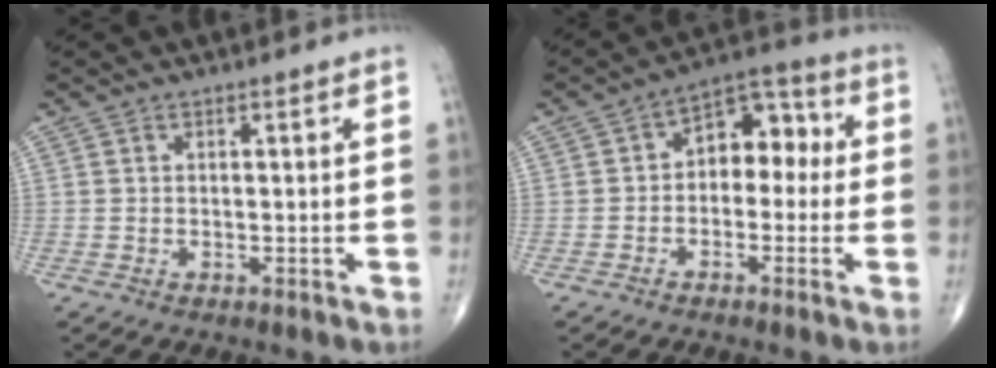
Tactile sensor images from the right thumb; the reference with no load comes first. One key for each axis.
{"total": 9.0, "fx": -0.1, "fy": 6.1, "fz": 6.7, "tx": -0.059, "ty": 0.041, "tz": -0.019}